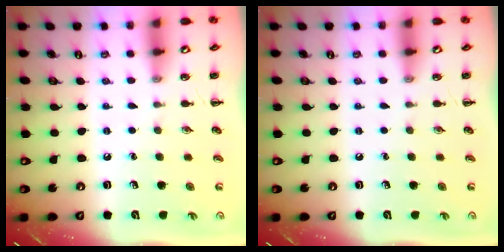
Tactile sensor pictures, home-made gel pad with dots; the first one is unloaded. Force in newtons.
{"total": 0.0}